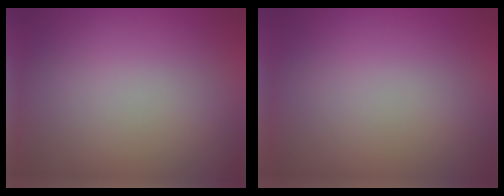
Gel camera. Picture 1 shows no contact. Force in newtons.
{"total": 0.0}